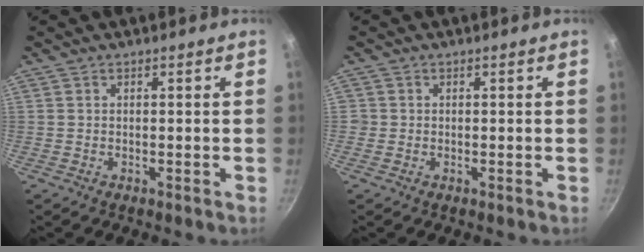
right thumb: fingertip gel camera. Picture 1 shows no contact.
{"total": 1.0, "force": [-0.2, 1.0, 0.1], "torque": [0.001, 0.002, -0.005]}